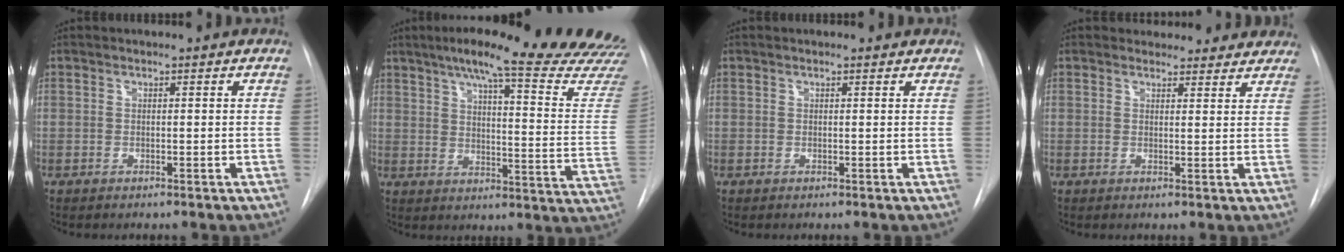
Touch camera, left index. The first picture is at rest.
{"total": 27.3, "force": [24.4, 0.7, 12.2], "torque": [-0.171, -0.103, 0.288]}
{"total": 1.1, "force": [1.0, 0.3, 0.4], "torque": [-0.012, 0.007, 0.007]}
{"total": 9.4, "force": [8.5, 3.7, 1.0], "torque": [0.024, 0.002, 0.078]}